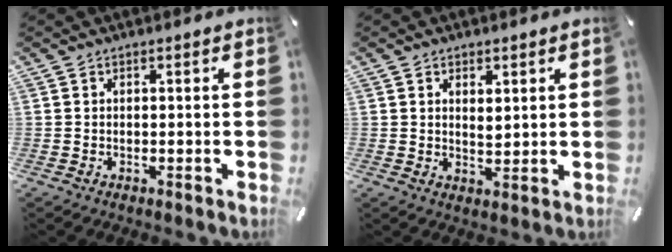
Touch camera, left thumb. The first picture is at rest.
{"total": 2.7, "force": [1.5, 1.8, 1.5], "torque": [-0.016, -0.002, 0.023]}